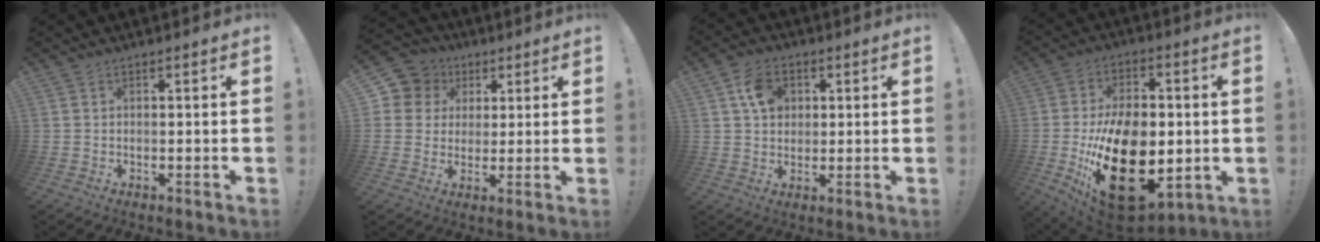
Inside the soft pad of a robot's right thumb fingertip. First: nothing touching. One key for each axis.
{"total": 8.6, "fx": 2.4, "fy": 8.0, "fz": 1.9, "tx": -0.036, "ty": -0.014, "tz": 0.051}
{"total": 8.4, "fx": 2.9, "fy": 6.6, "fz": 4.3, "tx": -0.065, "ty": 0.003, "tz": 0.056}
{"total": 28.4, "fx": -5.4, "fy": 17.2, "fz": 21.9, "tx": -0.382, "ty": 0.011, "tz": -0.065}